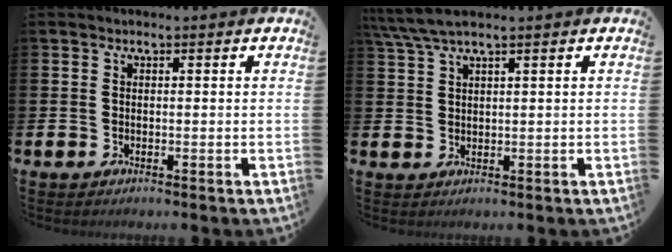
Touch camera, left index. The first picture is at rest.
{"total": 4.0, "force": [3.2, 0.3, 2.5], "torque": [-0.052, -0.005, 0.058]}